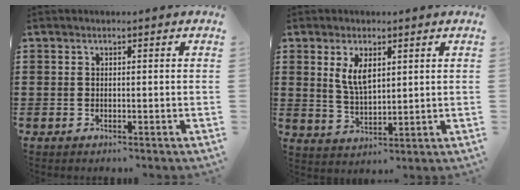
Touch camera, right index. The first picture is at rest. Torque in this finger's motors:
{"motor_torque": [0.26, -0.16, 0.44, 0.15]}